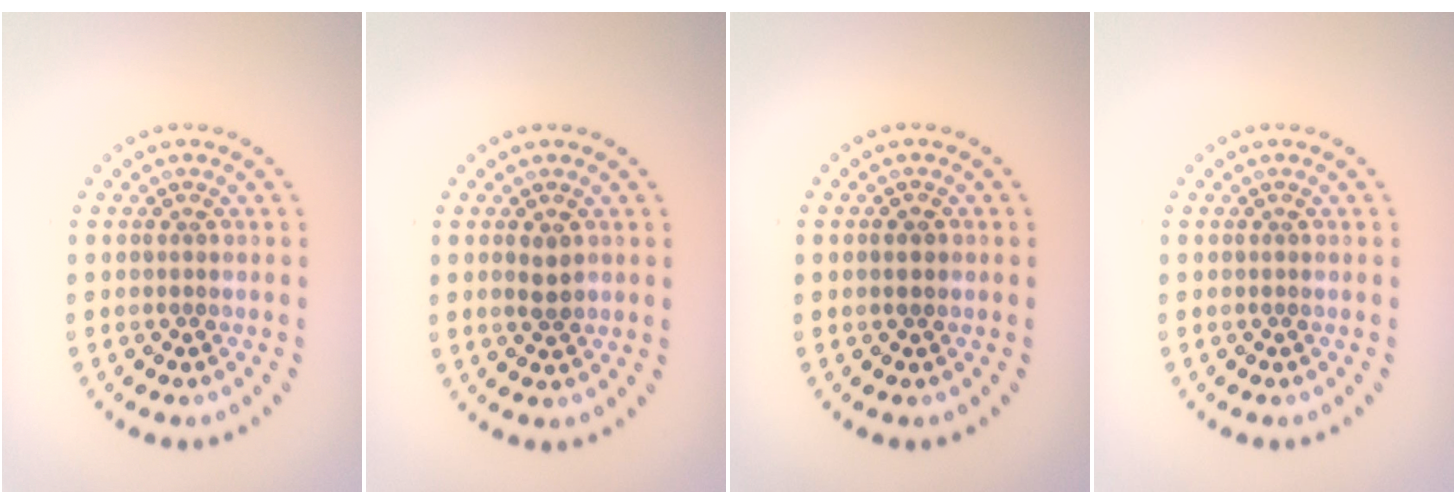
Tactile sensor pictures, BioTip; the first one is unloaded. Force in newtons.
{"total": 1.5, "press": 1.5, "slide": 0.1}
{"total": 1.4, "press": 1.4, "slide": 0.1}
{"total": 0.0}